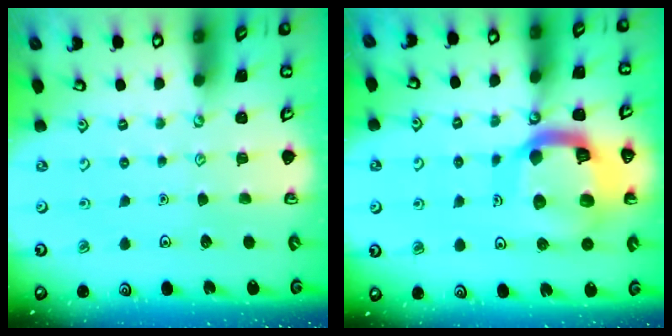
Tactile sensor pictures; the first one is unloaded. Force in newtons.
{"total": 17.9, "press": 17.8, "slide": 1.9}